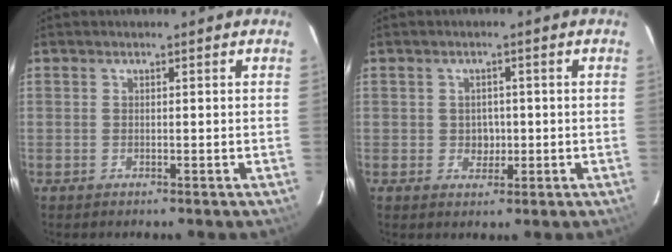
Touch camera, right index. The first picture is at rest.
{"total": 2.6, "force": [-0.2, 2.4, 0.9], "torque": [-0.016, 0.007, 0.002]}